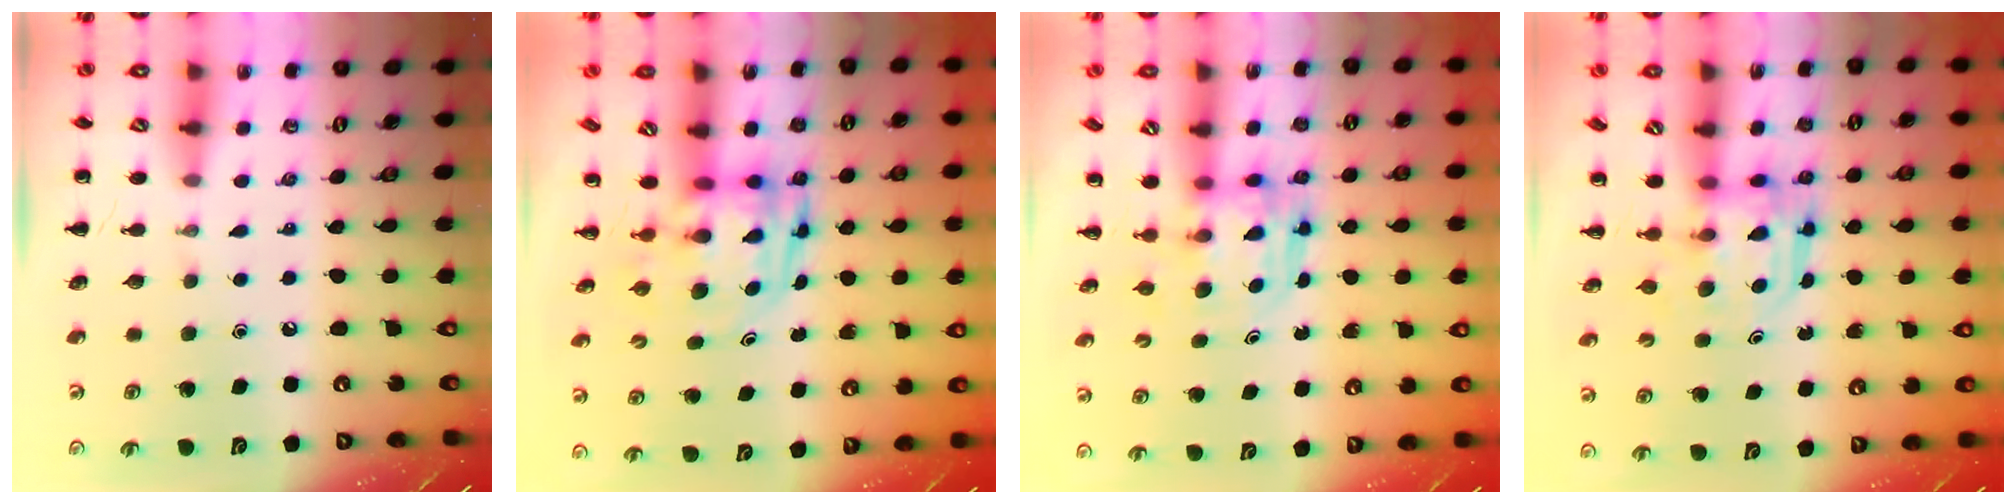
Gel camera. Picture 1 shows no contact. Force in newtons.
{"total": 3.3, "press": 3.2, "slide": 0.7}
{"total": 3.6, "press": 3.6, "slide": 0.3}
{"total": 3.1, "press": 3.1, "slide": 0.2}